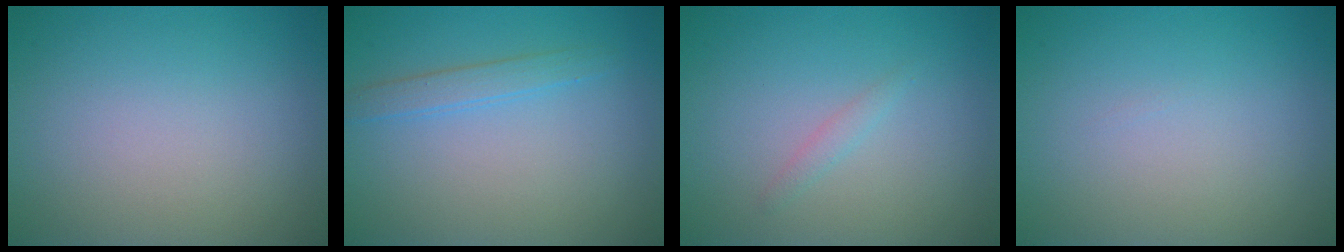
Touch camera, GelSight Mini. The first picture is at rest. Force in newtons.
{"total": 1.7, "press": 1.7, "slide": 0.0}
{"total": 0.8, "press": 0.8, "slide": 0.1}
{"total": 0.0}